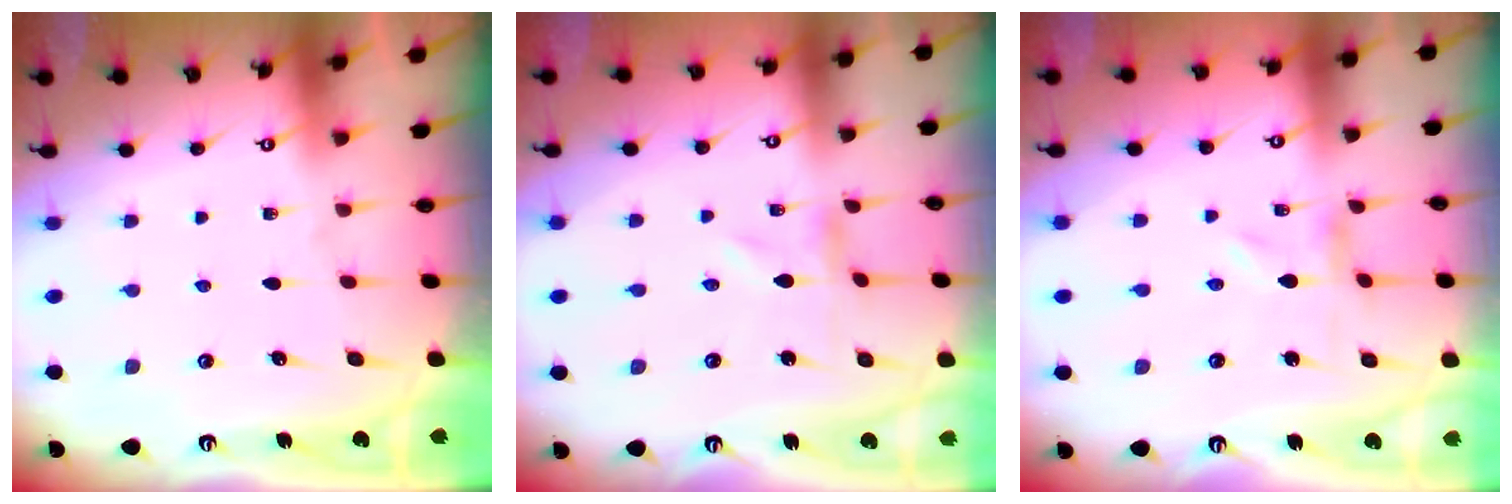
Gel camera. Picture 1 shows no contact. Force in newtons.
{"total": 0.0}
{"total": 0.0}